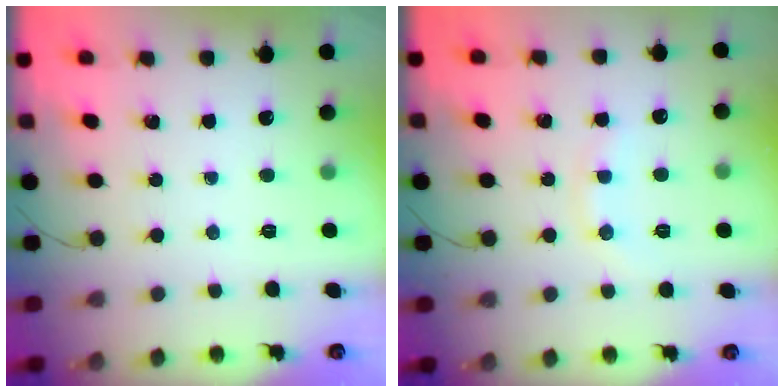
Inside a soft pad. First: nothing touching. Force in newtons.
{"total": 6.4, "press": 6.3, "slide": 1.1}